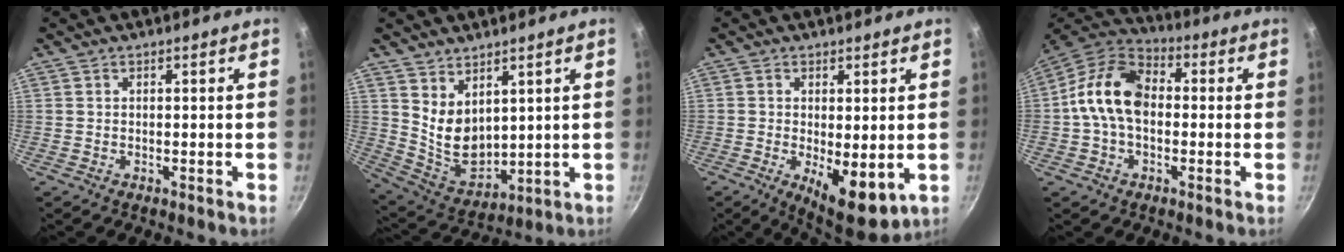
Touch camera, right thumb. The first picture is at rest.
{"total": 9.5, "force": [4.3, 5.9, 6.1], "torque": [-0.089, -0.051, 0.102]}
{"total": 9.3, "force": [-1.3, 3.7, 8.4], "torque": [-0.113, -0.016, -0.007]}
{"total": 13.1, "force": [-0.2, 8.9, 9.6], "torque": [-0.150, 0.037, -0.025]}